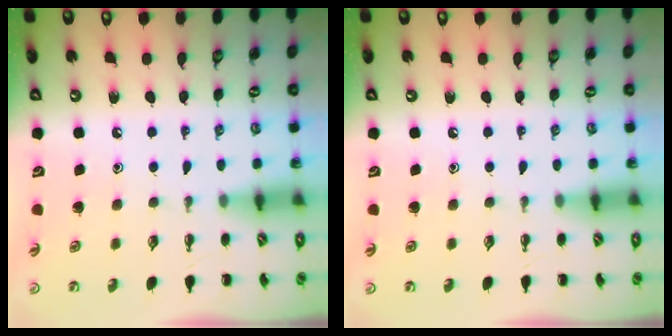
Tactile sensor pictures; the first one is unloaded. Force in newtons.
{"total": 0.0}